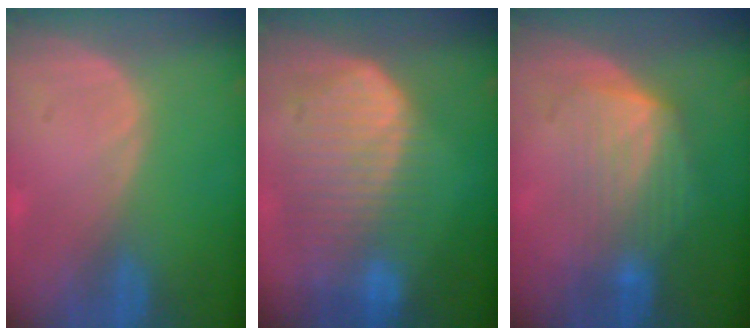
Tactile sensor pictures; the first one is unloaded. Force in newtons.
{"total": 10.3, "press": 8.8, "slide": 5.2}
{"total": 6.5, "press": 6.5, "slide": 0.7}